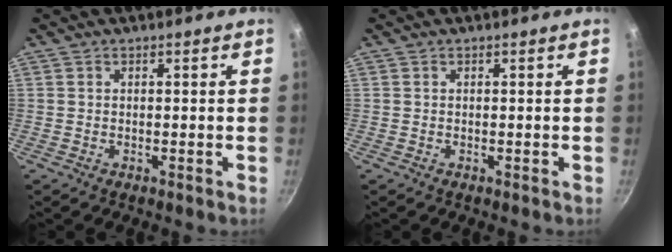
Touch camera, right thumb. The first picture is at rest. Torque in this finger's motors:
{"motor_torque": [0.00, 0.00, 0.00, 0.00, 0.00]}